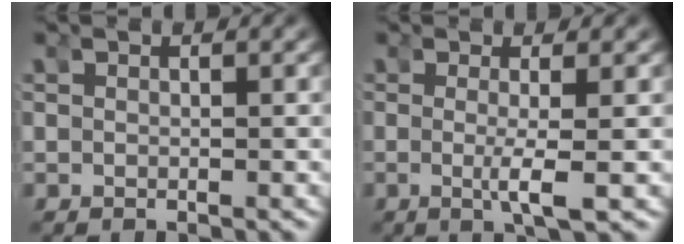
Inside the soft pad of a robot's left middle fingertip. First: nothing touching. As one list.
[{"total": 2.6, "force": [-0.5, -0.2, 2.5], "torque": [-0.053, -0.012, -0.004]}]